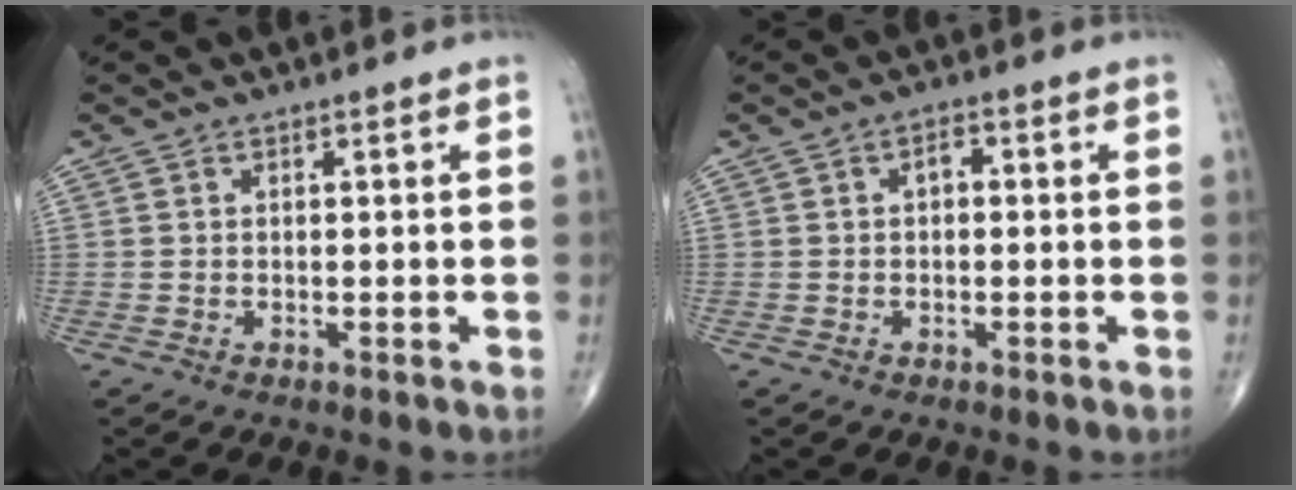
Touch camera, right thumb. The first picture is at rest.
{"total": 2.0, "force": [0.1, 1.3, 1.6], "torque": [-0.015, 0.009, -0.004]}